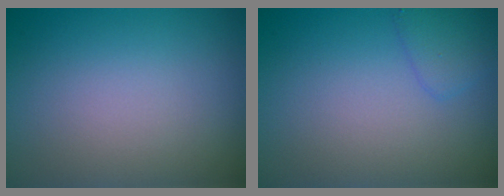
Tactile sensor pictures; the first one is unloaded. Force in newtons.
{"total": 1.6, "press": 1.6, "slide": 0.1}